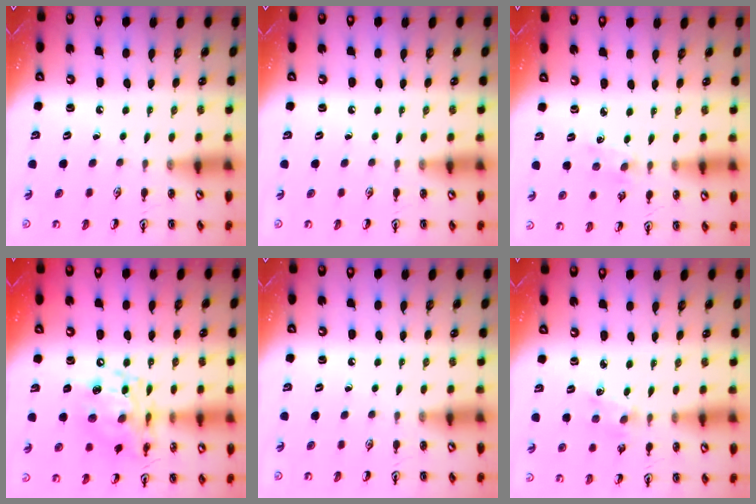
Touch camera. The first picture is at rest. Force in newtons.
{"total": 0.0}
{"total": 1.4, "press": 1.3, "slide": 0.3}
{"total": 13.8, "press": 13.8, "slide": 1.1}
{"total": 0.0}
{"total": 1.9, "press": 1.8, "slide": 0.3}